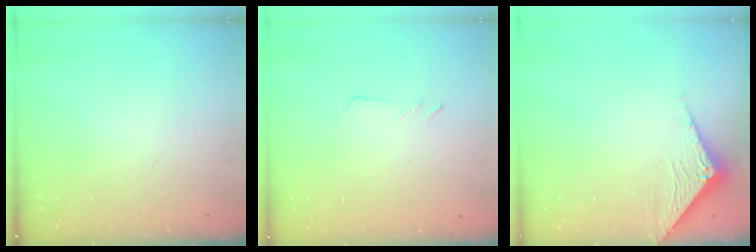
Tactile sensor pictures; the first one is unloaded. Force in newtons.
{"total": 2.2, "press": 2.2, "slide": 0.2}
{"total": 3.3, "press": 3.3, "slide": 0.3}